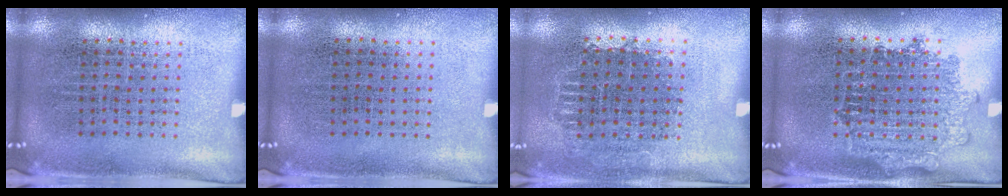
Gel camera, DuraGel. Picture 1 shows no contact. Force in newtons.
{"total": 0.0}
{"total": 0.7, "press": 0.7, "slide": 0.1}
{"total": 1.1, "press": 1.1, "slide": 0.1}